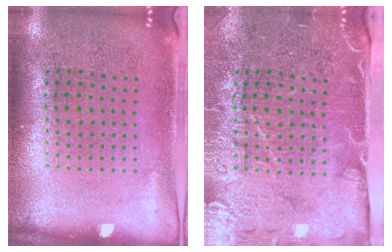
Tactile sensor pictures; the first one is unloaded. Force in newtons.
{"total": 4.5, "press": 3.9, "slide": 2.2}